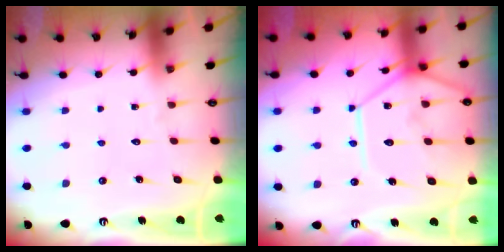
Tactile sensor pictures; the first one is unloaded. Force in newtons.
{"total": 14.7, "press": 14.7, "slide": 1.5}